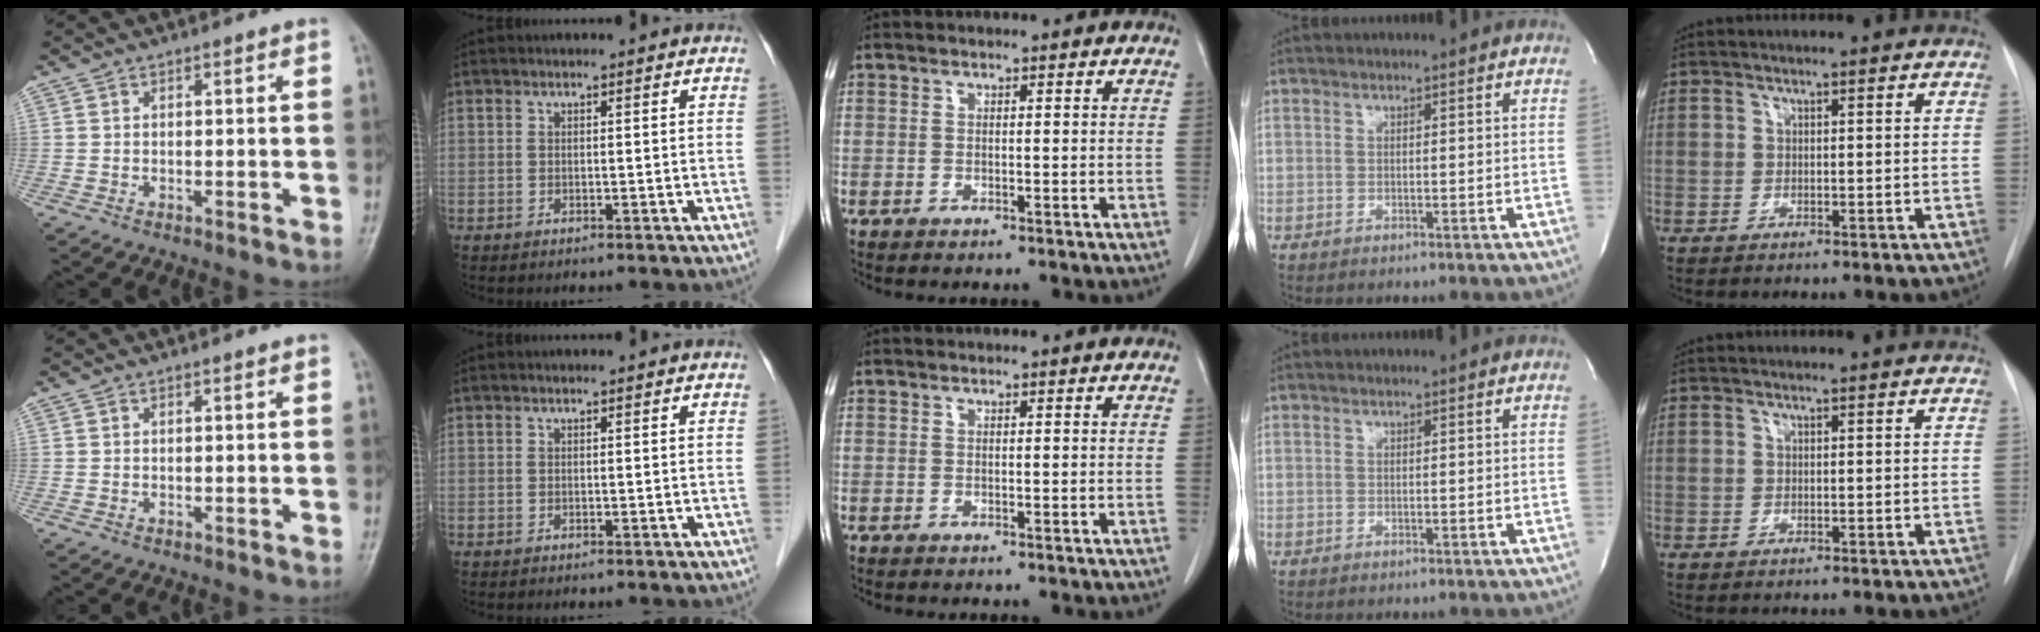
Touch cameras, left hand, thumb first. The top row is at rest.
{}